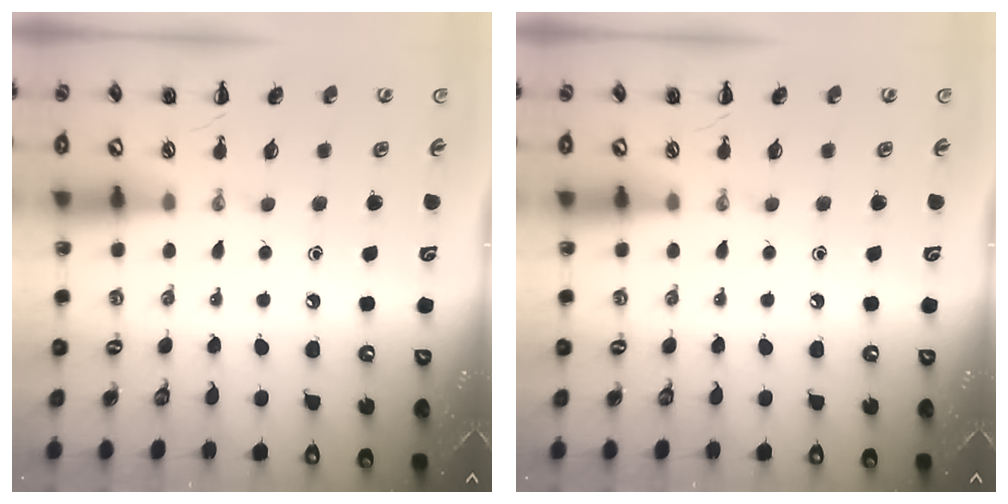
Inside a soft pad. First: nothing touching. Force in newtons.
{"total": 0.0}